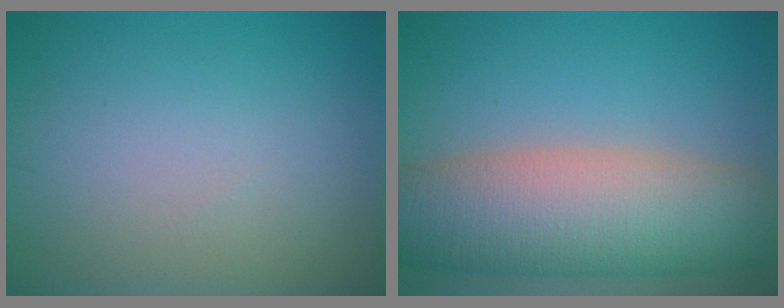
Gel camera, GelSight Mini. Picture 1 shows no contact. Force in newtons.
{"total": 11.1, "press": 11.1, "slide": 0.7}